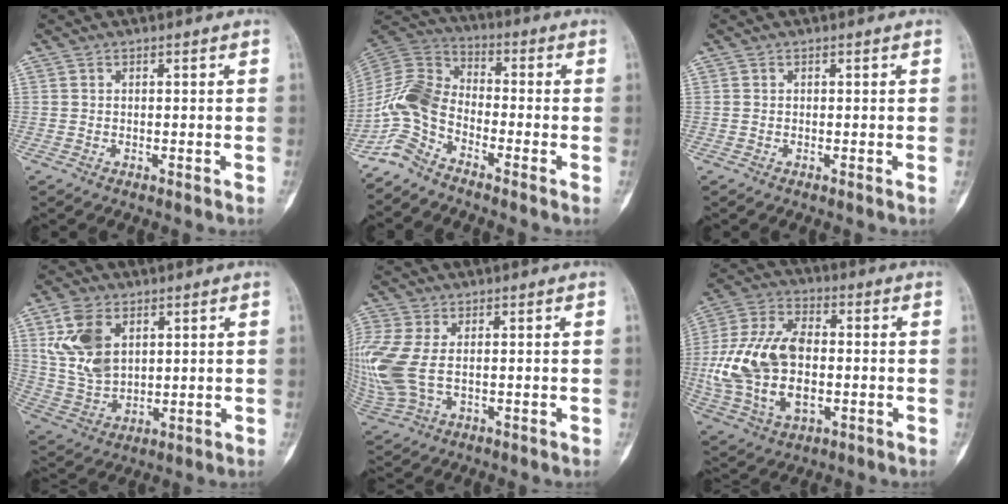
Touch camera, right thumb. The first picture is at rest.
{"total": 9.1, "force": [-5.5, 4.9, 5.3], "torque": [-0.110, 0.055, -0.132]}
{"total": 0.0}
{"total": 11.8, "force": [4.2, 7.6, 8.0], "torque": [-0.146, -0.012, 0.093]}
{"total": 12.5, "force": [0.5, 7.5, 10.0], "torque": [-0.277, 0.002, 0.022]}
{"total": 19.8, "force": [-0.9, 11.7, 15.9], "torque": [-0.325, 0.009, -0.010]}